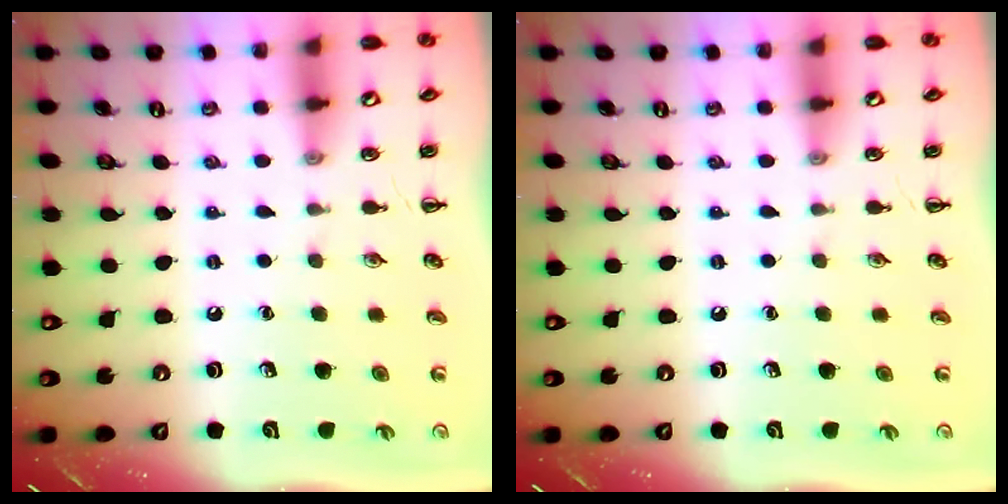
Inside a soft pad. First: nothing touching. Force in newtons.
{"total": 0.0}